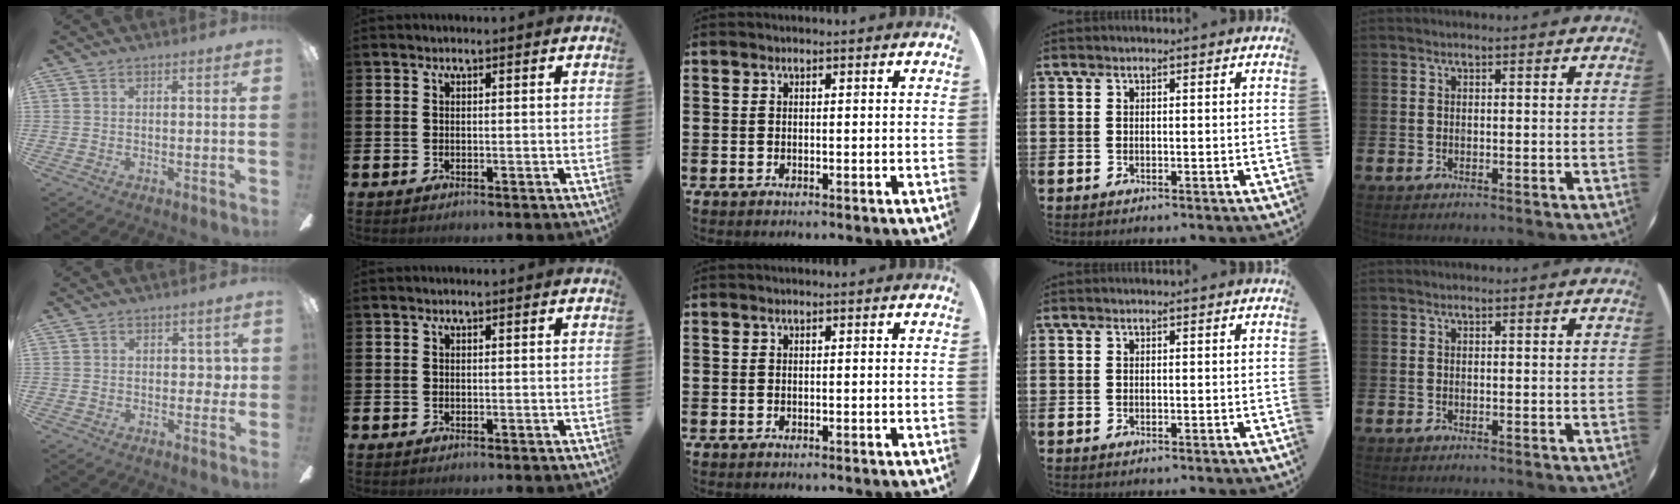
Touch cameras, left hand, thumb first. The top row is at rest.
{"thumb": {"total": 3.4, "force": [0.1, 2.3, 2.5], "torque": [-0.031, 0.004, -0.003]}}